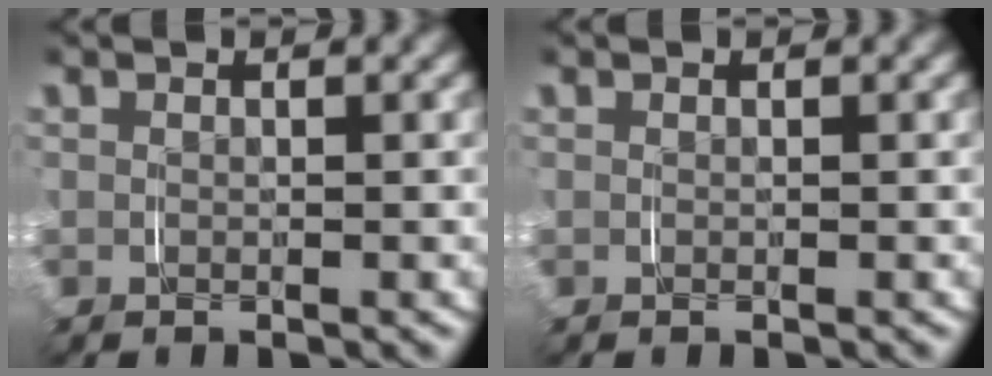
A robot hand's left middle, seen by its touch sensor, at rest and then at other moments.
{"total": 0.0}